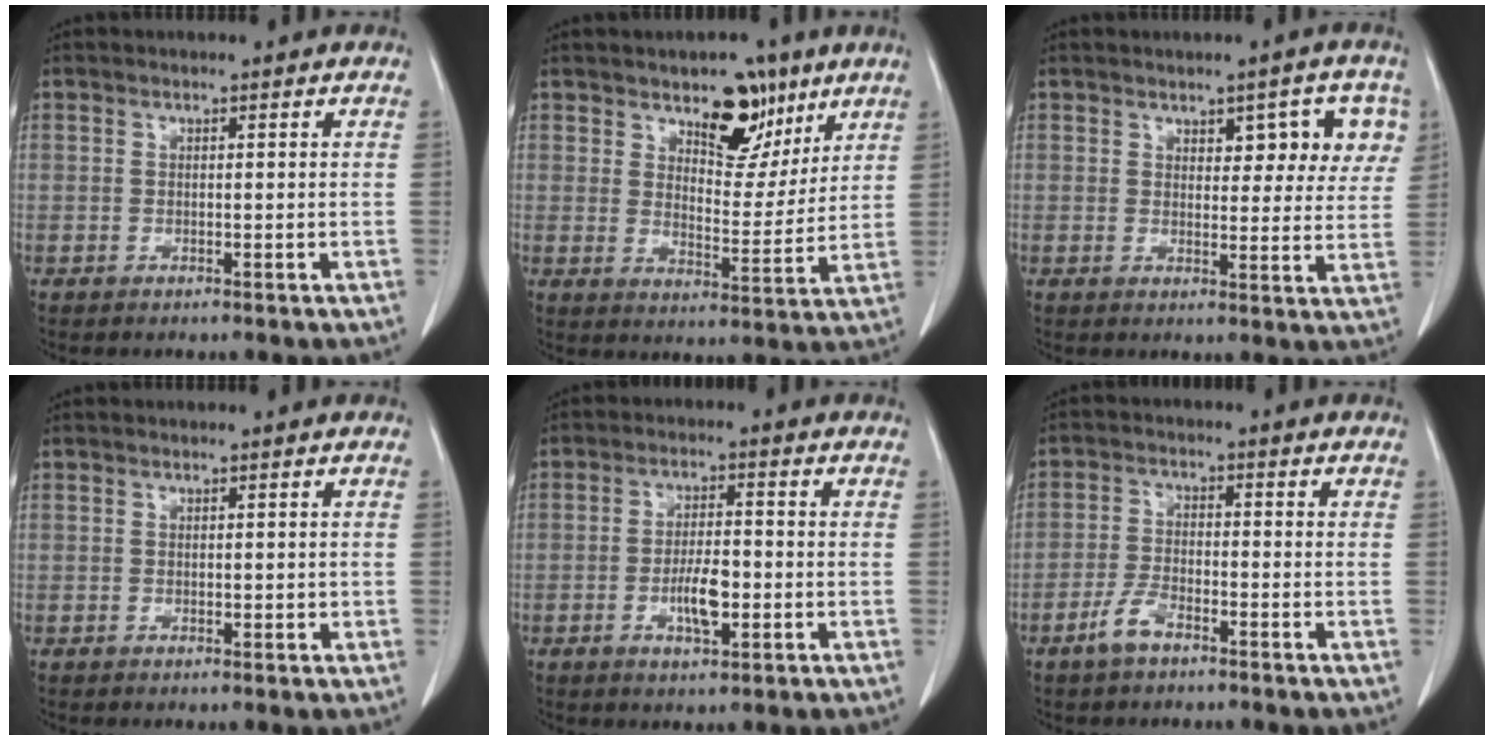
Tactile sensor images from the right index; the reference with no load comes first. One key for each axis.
{"total": 9.0, "fx": 5.9, "fy": 4.5, "fz": 5.2, "tx": -0.068, "ty": -0.005, "tz": 0.094}
{"total": 7.6, "fx": 3.4, "fy": 3.3, "fz": 5.9, "tx": -0.056, "ty": 0.014, "tz": 0.041}
{"total": 1.1, "fx": 0.0, "fy": 0.7, "fz": 0.8, "tx": -0.010, "ty": 0.000, "tz": 0.002}
{"total": 5.6, "fx": -1.6, "fy": 1.8, "fz": 5.1, "tx": -0.093, "ty": 0.000, "tz": -0.025}
{"total": 4.3, "fx": -3.1, "fy": 1.6, "fz": 2.7, "tx": -0.060, "ty": 0.002, "tz": -0.058}